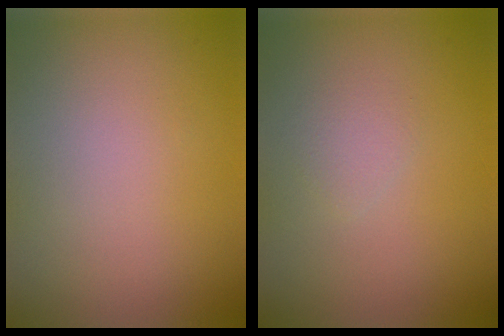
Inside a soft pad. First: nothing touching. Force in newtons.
{"total": 0.9, "press": 0.9, "slide": 0.1}